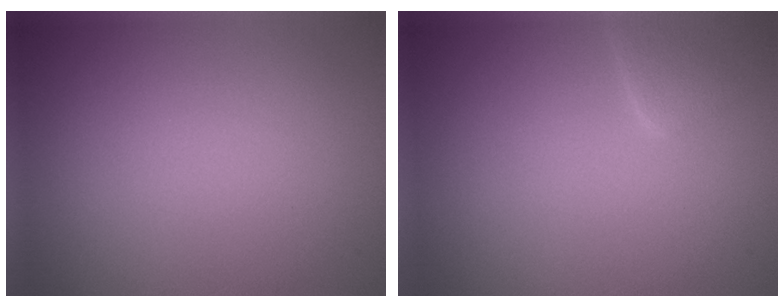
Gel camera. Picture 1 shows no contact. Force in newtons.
{"total": 2.3, "press": 2.3, "slide": 0.2}